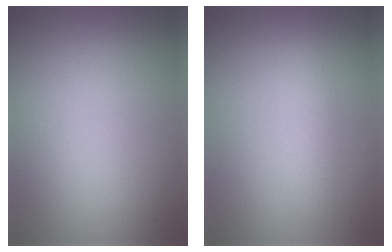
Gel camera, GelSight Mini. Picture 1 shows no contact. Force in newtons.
{"total": 1.9, "press": 1.9, "slide": 0.0}